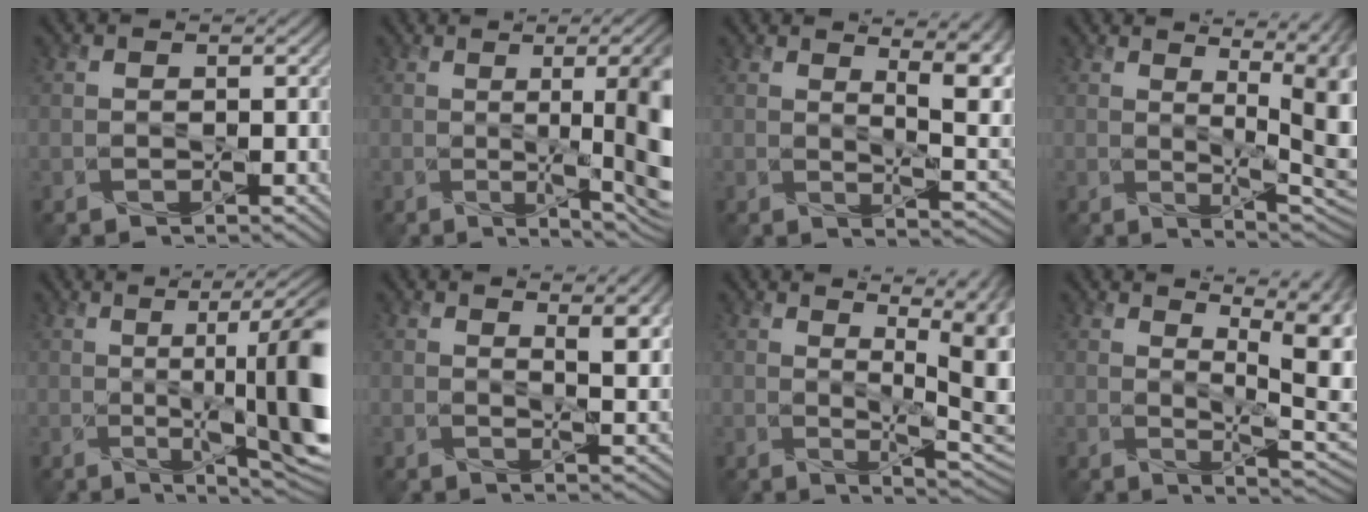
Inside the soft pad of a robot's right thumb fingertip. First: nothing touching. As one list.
[{"total": 12.5, "force": [0.1, 3.2, 12.1], "torque": [-0.130, 0.024, -0.008]}, {"total": 10.5, "force": [4.6, 3.7, 8.6], "torque": [-0.113, 0.016, 0.060]}, {"total": 11.1, "force": [2.8, 2.8, 10.4], "torque": [-0.137, 0.020, 0.036]}, {"total": 14.0, "force": [0.0, 3.0, 13.7], "torque": [-0.153, 0.007, -0.007]}, {"total": 6.4, "force": [3.0, 2.3, 5.1], "torque": [-0.071, 0.000, 0.048]}, {"total": 12.4, "force": [3.6, 3.5, 11.4], "torque": [-0.148, 0.025, 0.051]}, {"total": 12.4, "force": [4.8, 3.7, 10.9], "torque": [-0.153, 0.029, 0.072]}]